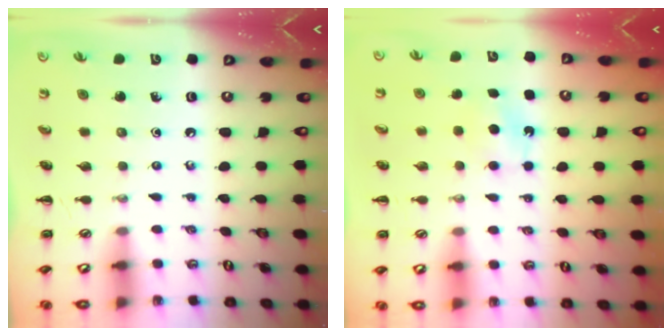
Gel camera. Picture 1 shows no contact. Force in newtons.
{"total": 5.3, "press": 5.1, "slide": 1.3}